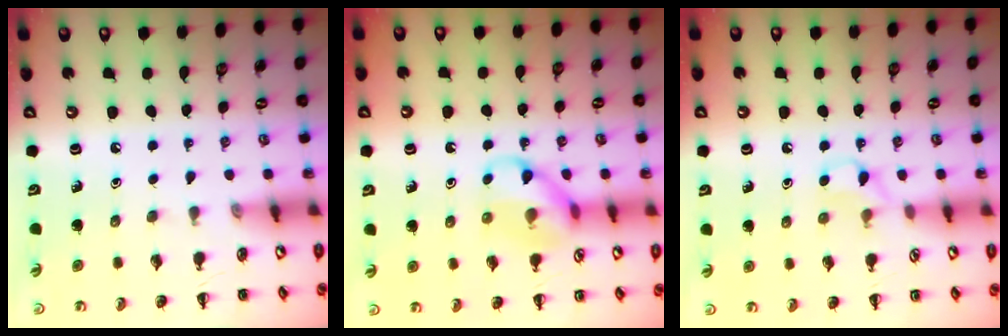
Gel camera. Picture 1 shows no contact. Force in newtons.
{"total": 11.0, "press": 11.0, "slide": 1.2}
{"total": 3.7, "press": 3.5, "slide": 1.3}